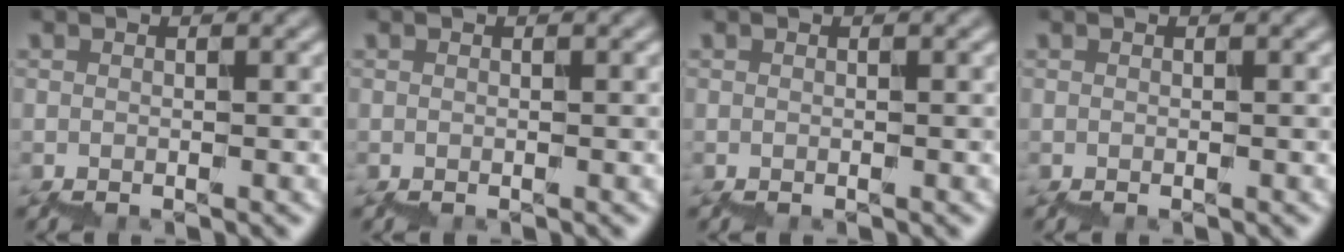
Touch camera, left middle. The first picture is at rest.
{"total": 0.0}
{"total": 0.0}
{"total": 0.0}